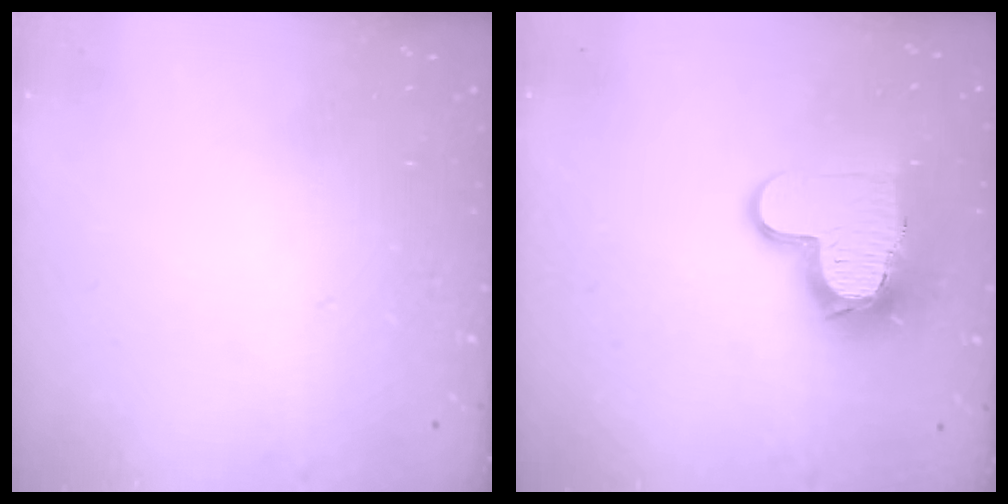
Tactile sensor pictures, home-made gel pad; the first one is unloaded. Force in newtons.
{"total": 13.0, "press": 13.0, "slide": 1.2}